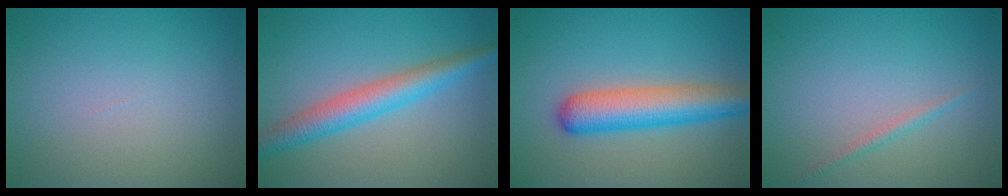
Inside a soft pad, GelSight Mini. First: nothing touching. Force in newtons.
{"total": 4.7, "press": 4.7, "slide": 0.0}
{"total": 6.2, "press": 6.2, "slide": 0.3}
{"total": 1.0, "press": 1.0, "slide": 0.1}